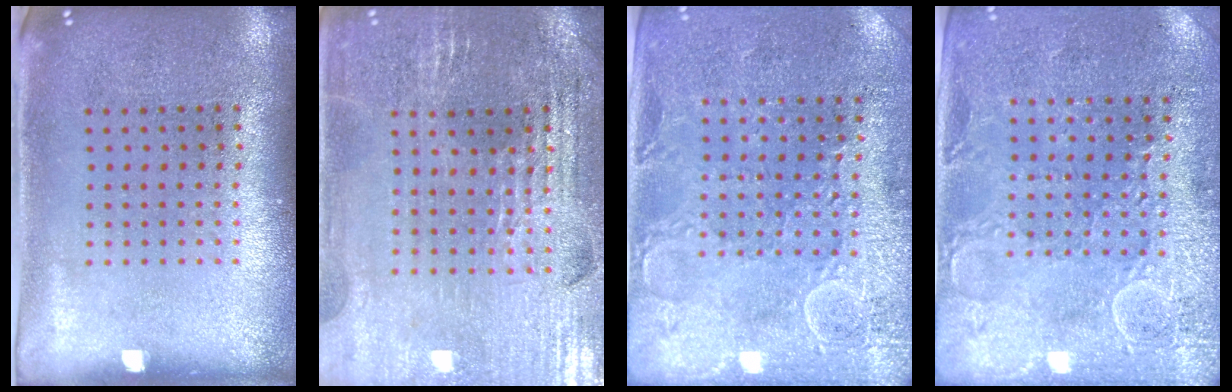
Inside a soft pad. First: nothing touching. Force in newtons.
{"total": 2.9, "press": 2.8, "slide": 0.5}
{"total": 2.7, "press": 2.6, "slide": 0.7}
{"total": 2.7, "press": 2.6, "slide": 0.7}